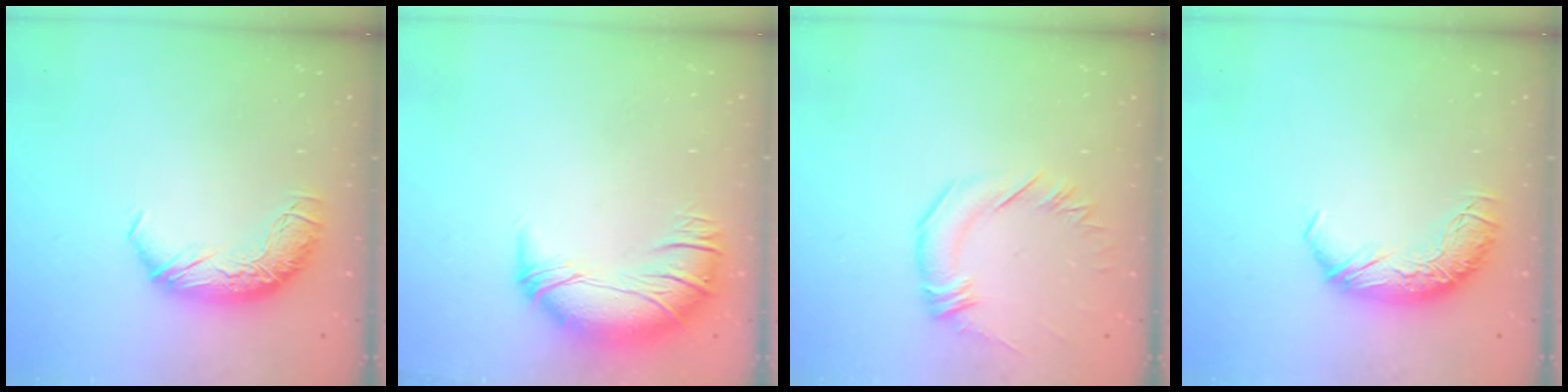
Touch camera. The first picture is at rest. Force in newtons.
{"total": 2.8, "press": 0.8, "slide": 2.7}
{"total": 1.1, "press": 0.9, "slide": 0.6}
{"total": 0.0}